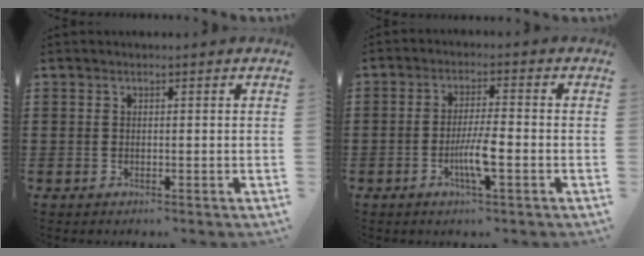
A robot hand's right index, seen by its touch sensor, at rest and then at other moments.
{"total": 5.3, "force": [-1.9, 0.6, 5.0], "torque": [-0.096, -0.008, -0.037]}